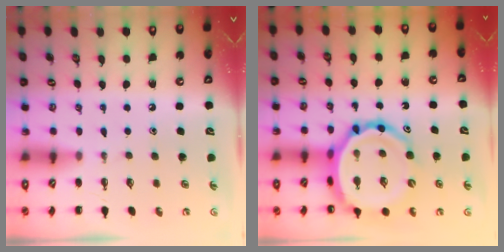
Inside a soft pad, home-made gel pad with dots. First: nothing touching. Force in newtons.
{"total": 15.3, "press": 14.8, "slide": 4.2}